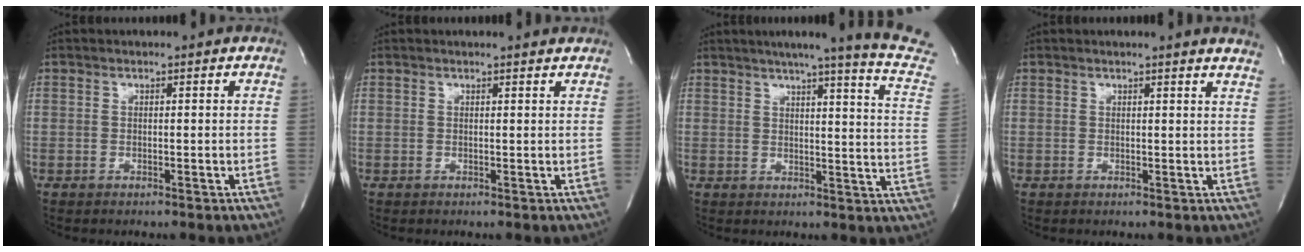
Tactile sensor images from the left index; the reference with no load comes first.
{"total": 1.6, "force": [1.5, -0.2, 0.1], "torque": [-0.011, -0.010, 0.012]}
{"total": 17.8, "force": [15.1, -1.7, 9.2], "torque": [-0.131, -0.068, 0.167]}
{"total": 5.4, "force": [5.1, -0.7, 1.6], "torque": [-0.016, -0.025, 0.031]}